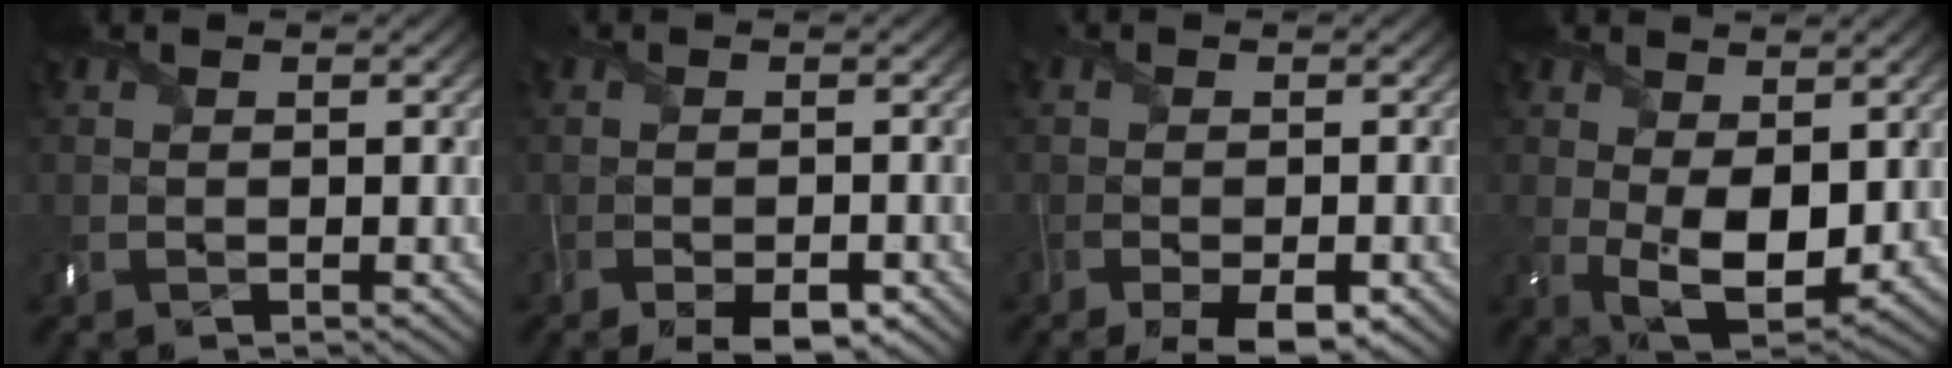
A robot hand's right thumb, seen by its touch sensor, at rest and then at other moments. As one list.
[{"total": 4.2, "force": [-2.7, 1.7, 2.7], "torque": [-0.055, -0.010, -0.047]}, {"total": 4.8, "force": [-2.9, 2.0, 3.2], "torque": [-0.066, -0.013, -0.048]}, {"total": 7.6, "force": [0.6, 4.5, 6.2], "torque": [-0.124, -0.021, 0.014]}]